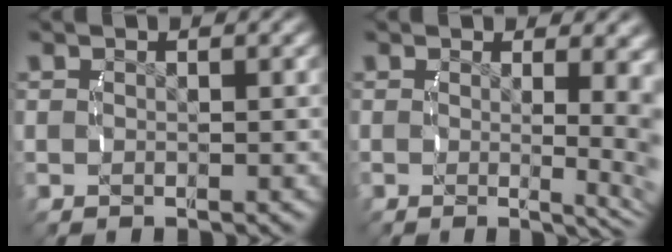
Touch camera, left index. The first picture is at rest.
{"total": 4.4, "force": [0.0, 1.0, 4.3], "torque": [-0.041, -0.015, -0.003]}